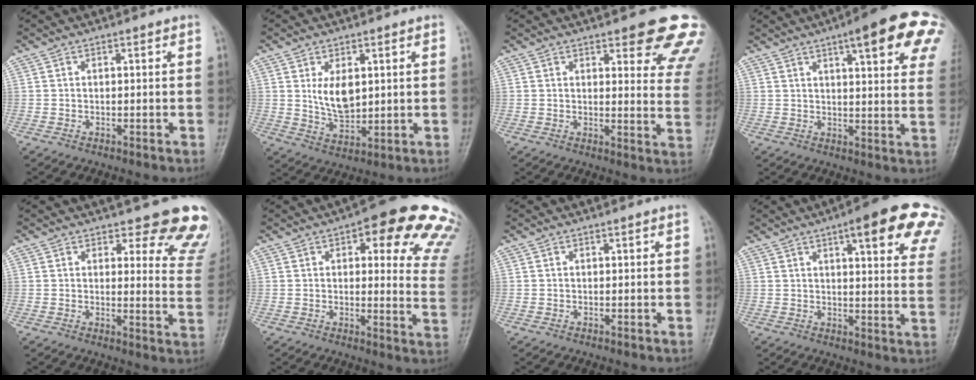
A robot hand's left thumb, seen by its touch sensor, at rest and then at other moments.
{"total": 7.1, "force": [1.7, 4.3, 5.5], "torque": [-0.077, -0.018, 0.041]}
{"total": 14.2, "force": [9.8, 4.3, 9.3], "torque": [-0.062, -0.049, 0.097]}
{"total": 18.7, "force": [9.5, 4.5, 15.5], "torque": [-0.178, -0.020, 0.108]}
{"total": 13.3, "force": [11.7, 4.7, 4.1], "torque": [0.015, -0.092, 0.102]}
{"total": 20.3, "force": [11.6, 7.4, 15.0], "torque": [-0.125, -0.039, 0.115]}
{"total": 0.0}
{"total": 18.9, "force": [10.5, 4.7, 14.9], "torque": [-0.163, -0.026, 0.116]}